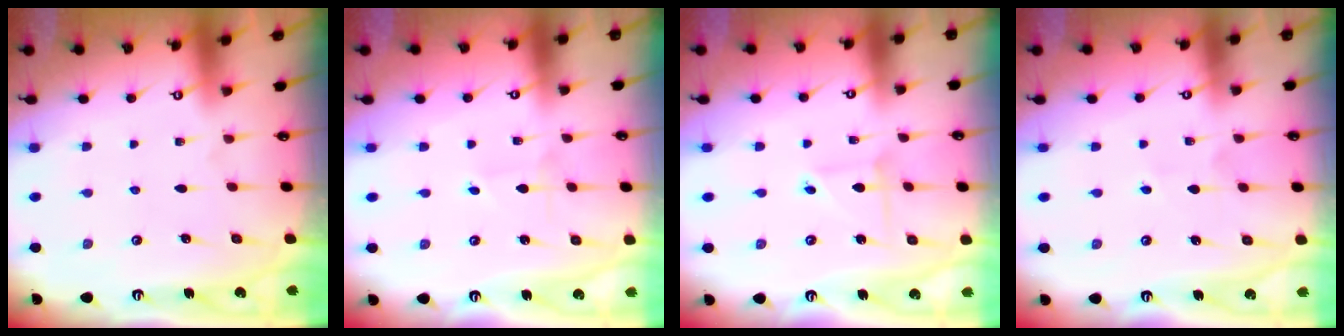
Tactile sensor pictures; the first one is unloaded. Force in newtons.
{"total": 0.8, "press": 0.8, "slide": 0.0}
{"total": 2.8, "press": 2.8, "slide": 0.2}
{"total": 2.2, "press": 2.0, "slide": 0.8}